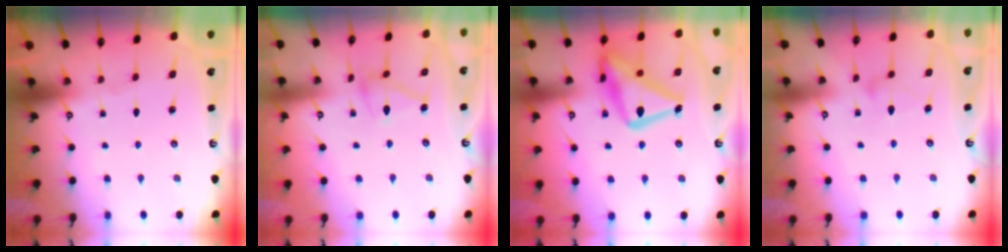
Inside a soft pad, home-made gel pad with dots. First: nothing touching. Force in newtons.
{"total": 11.8, "press": 11.8, "slide": 0.3}
{"total": 21.7, "press": 21.7, "slide": 1.6}
{"total": 8.6, "press": 8.6, "slide": 0.1}